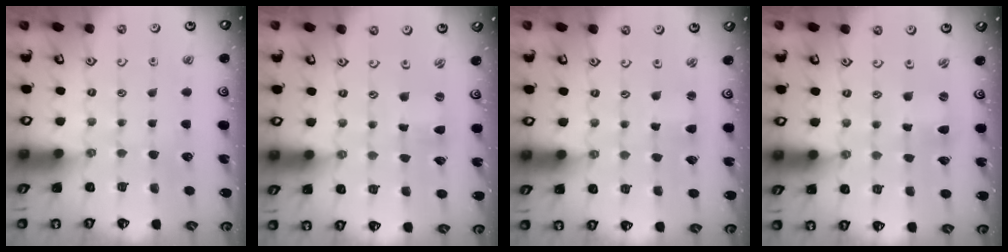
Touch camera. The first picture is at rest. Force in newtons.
{"total": 0.0}
{"total": 2.5, "press": 2.4, "slide": 0.4}
{"total": 0.9, "press": 0.9, "slide": 0.2}